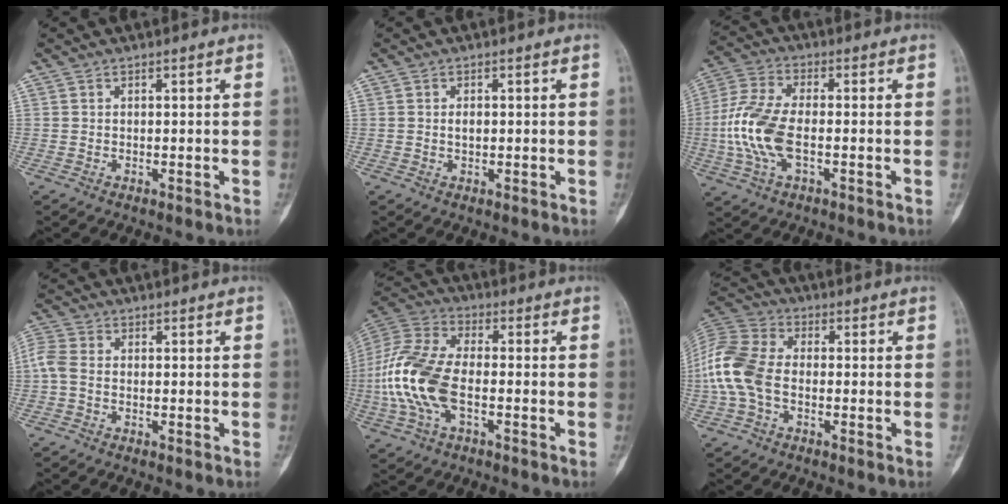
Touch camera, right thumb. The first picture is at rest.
{"total": 1.3, "force": [0.1, 0.8, 1.0], "torque": [-0.013, 0.000, 0.003]}
{"total": 12.2, "force": [-2.0, 5.8, 10.5], "torque": [-0.242, 0.014, -0.041]}
{"total": 3.9, "force": [-0.4, 2.6, 2.9], "torque": [-0.080, 0.008, -0.020]}
{"total": 16.0, "force": [-3.0, 8.2, 13.4], "torque": [-0.297, 0.023, -0.060]}
{"total": 12.4, "force": [-1.8, 8.0, 9.4], "torque": [-0.209, 0.030, -0.045]}